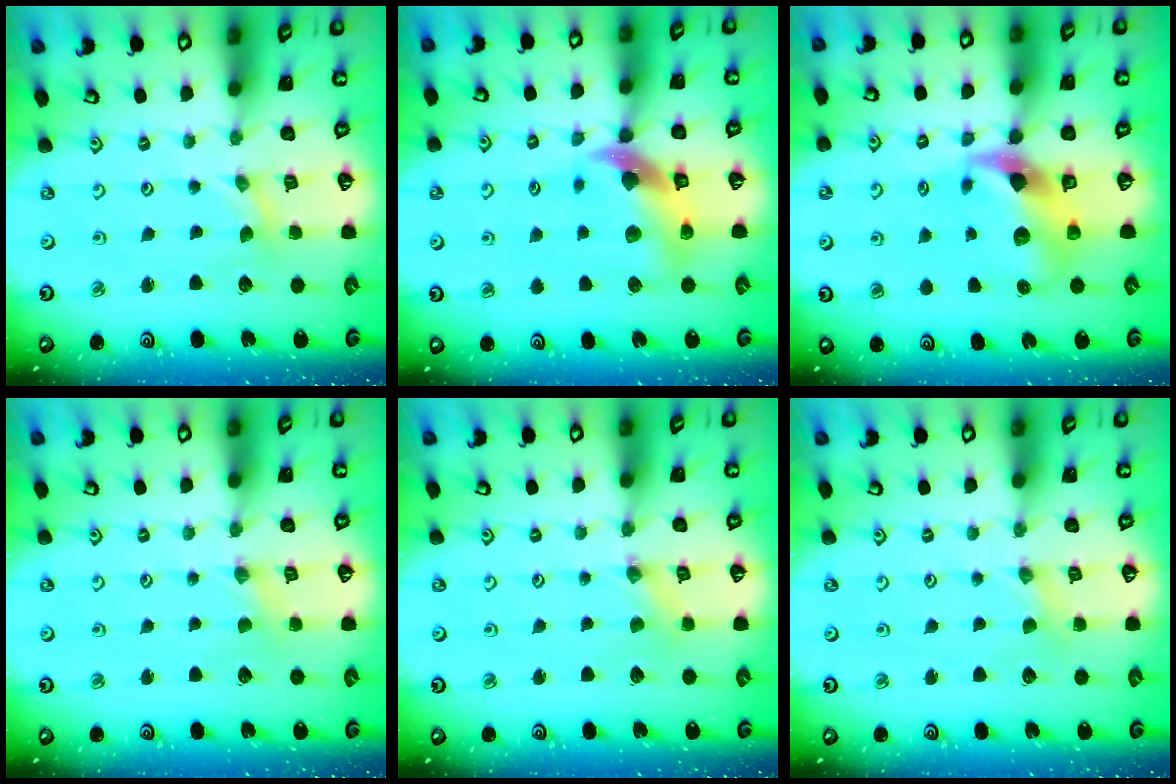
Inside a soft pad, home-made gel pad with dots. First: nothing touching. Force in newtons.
{"total": 11.2, "press": 11.1, "slide": 1.6}
{"total": 10.7, "press": 10.6, "slide": 2.0}
{"total": 0.7, "press": 0.7, "slide": 0.2}
{"total": 0.0}
{"total": 0.7, "press": 0.7, "slide": 0.1}